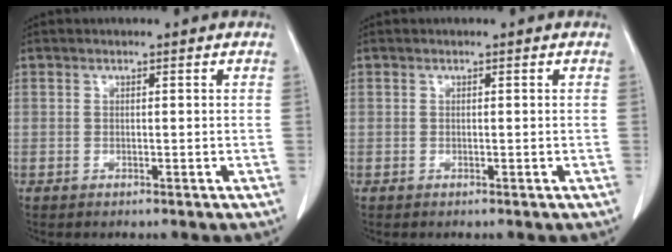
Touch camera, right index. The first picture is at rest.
{"total": 0.0}